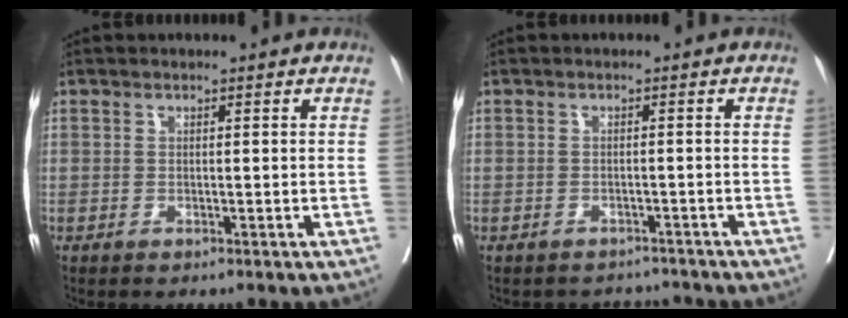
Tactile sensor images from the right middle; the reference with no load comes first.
{"total": 3.6, "force": [-3.4, 1.0, -0.9], "torque": [0.014, 0.009, -0.046]}